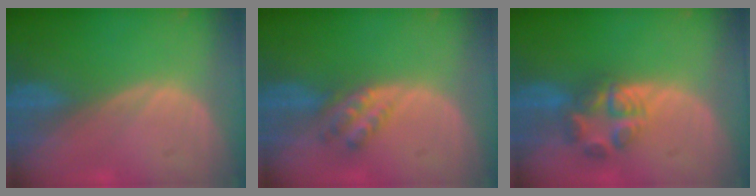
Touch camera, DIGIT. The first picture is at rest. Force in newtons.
{"total": 4.5, "press": 3.9, "slide": 2.2}
{"total": 5.8, "press": 5.8, "slide": 0.5}